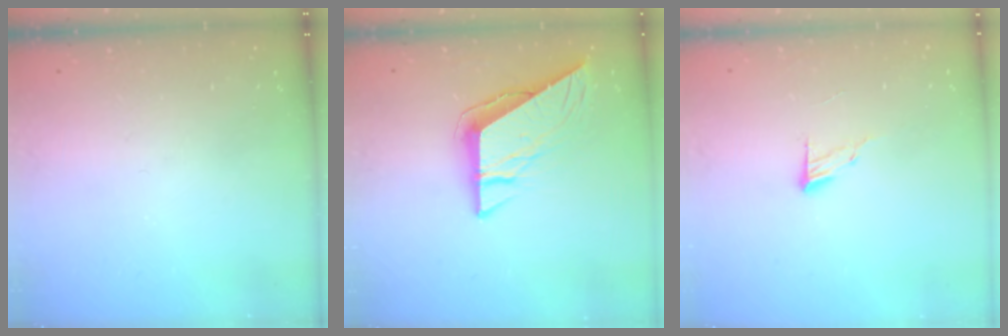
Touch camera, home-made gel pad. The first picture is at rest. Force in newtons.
{"total": 8.8, "press": 8.7, "slide": 0.8}
{"total": 6.1, "press": 6.1, "slide": 0.5}